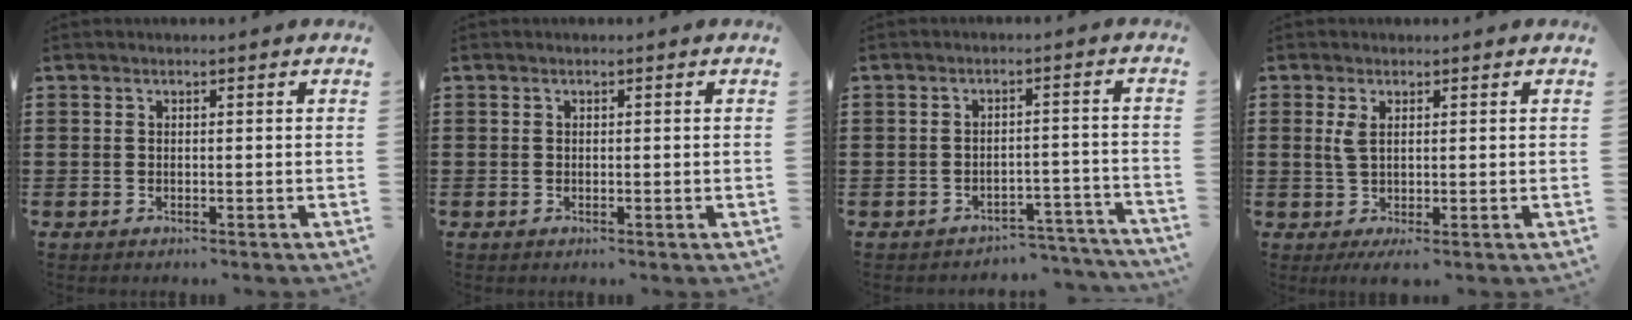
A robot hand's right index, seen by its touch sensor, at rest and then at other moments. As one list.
[{"total": 0.0}, {"total": 3.4, "force": [-3.2, 0.8, 0.4], "torque": [-0.011, 0.005, -0.068]}, {"total": 2.5, "force": [0.5, 0.5, 2.4], "torque": [-0.050, 0.001, 0.008]}]